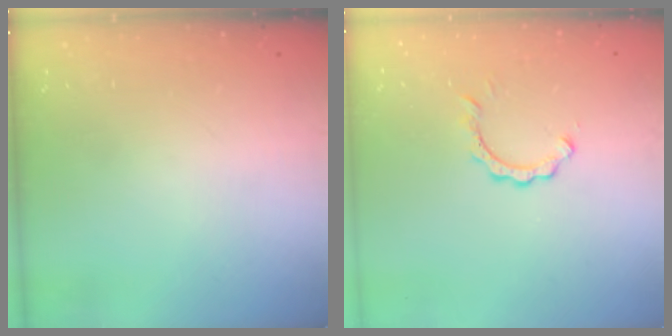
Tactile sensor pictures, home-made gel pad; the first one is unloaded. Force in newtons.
{"total": 2.3, "press": 2.3, "slide": 0.2}